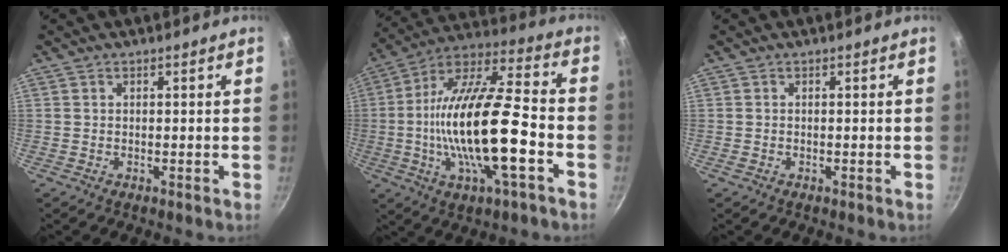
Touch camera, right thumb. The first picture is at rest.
{"total": 22.6, "force": [-4.9, 7.1, 20.9], "torque": [-0.383, 0.028, -0.096]}
{"total": 0.0}